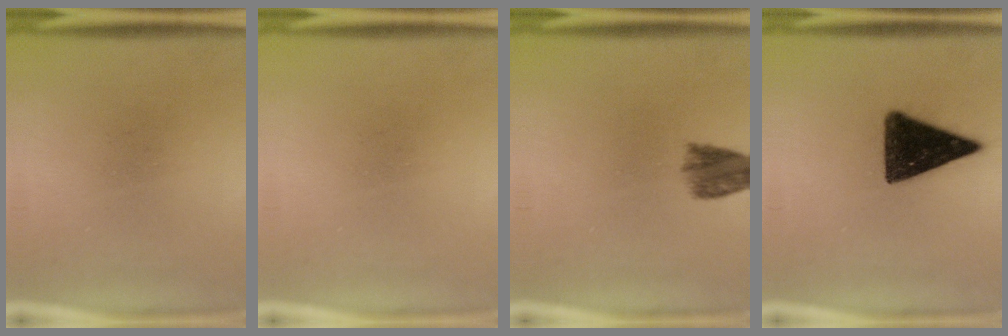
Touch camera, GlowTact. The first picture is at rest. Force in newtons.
{"total": 0.0}
{"total": 5.2}
{"total": 14.3}